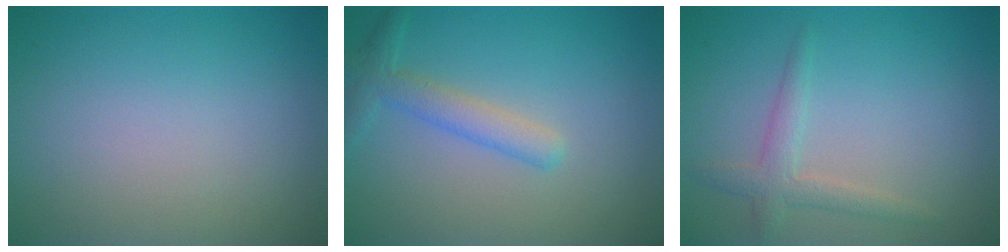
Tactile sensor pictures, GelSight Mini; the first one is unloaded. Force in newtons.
{"total": 2.6, "press": 2.6, "slide": 0.1}
{"total": 2.1, "press": 2.1, "slide": 0.1}